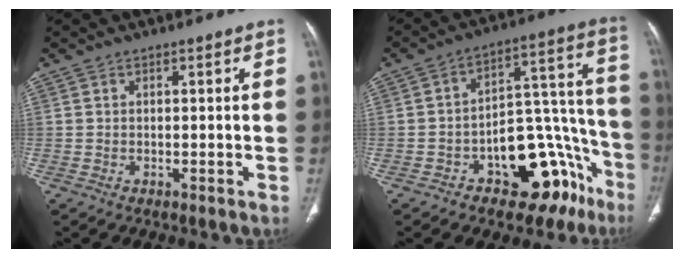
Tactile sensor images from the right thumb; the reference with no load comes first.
{"total": 21.4, "force": [-10.8, 11.5, 14.4], "torque": [-0.110, 0.111, -0.140]}